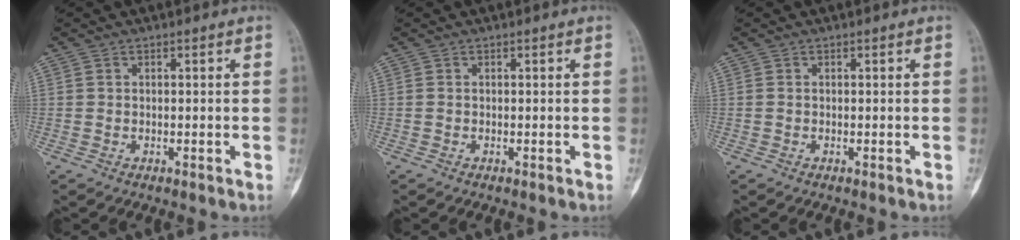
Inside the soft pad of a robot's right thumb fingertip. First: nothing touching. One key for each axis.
{"total": 0.0}
{"total": 0.0}